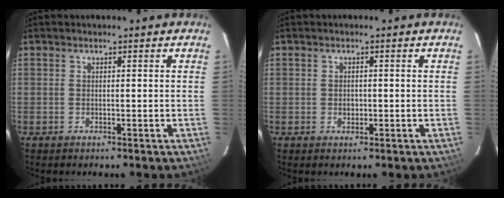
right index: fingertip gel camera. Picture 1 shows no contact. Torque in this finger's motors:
{"motor_torque": [0.13, -0.01, 0.04, 0.01]}